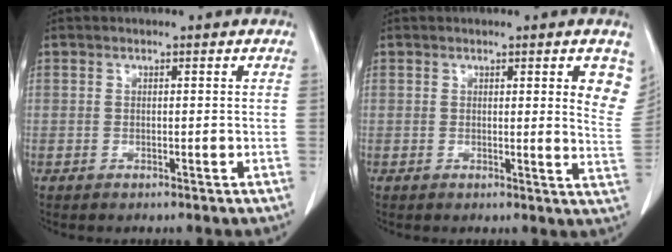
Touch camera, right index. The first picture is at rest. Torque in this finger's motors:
{"motor_torque": [0.00, 0.30, 0.09, 0.01]}